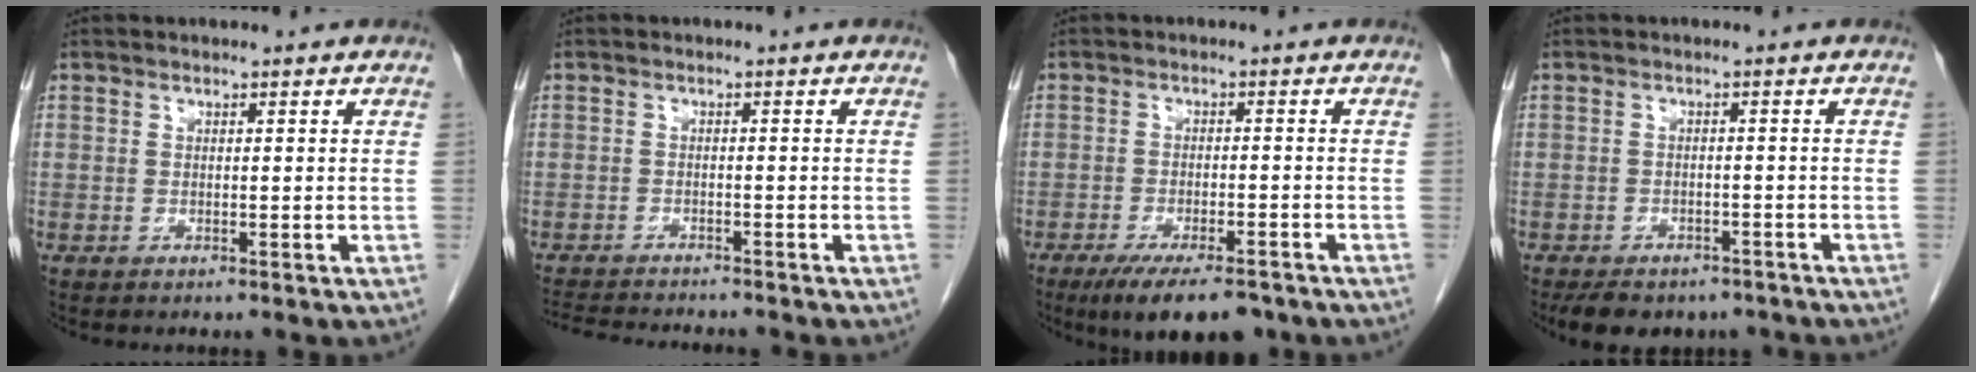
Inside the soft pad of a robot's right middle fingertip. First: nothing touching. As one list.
[{"total": 8.1, "force": [-7.6, 0.6, 2.8], "torque": [-0.042, -0.008, -0.116]}, {"total": 9.9, "force": [-7.5, 2.6, 6.0], "torque": [-0.091, -0.014, -0.113]}, {"total": 9.2, "force": [-7.3, 4.5, 3.4], "torque": [-0.050, 0.001, -0.093]}]